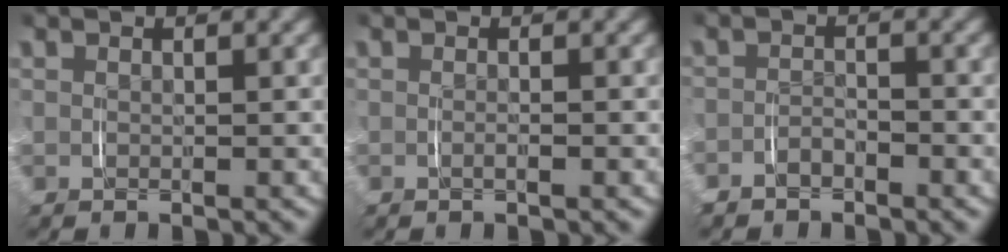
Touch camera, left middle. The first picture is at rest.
{"total": 0.5, "force": [-0.4, 0.0, 0.4], "torque": [-0.010, 0.000, -0.008]}
{"total": 2.3, "force": [-2.0, 1.1, 0.2], "torque": [-0.011, -0.004, -0.039]}